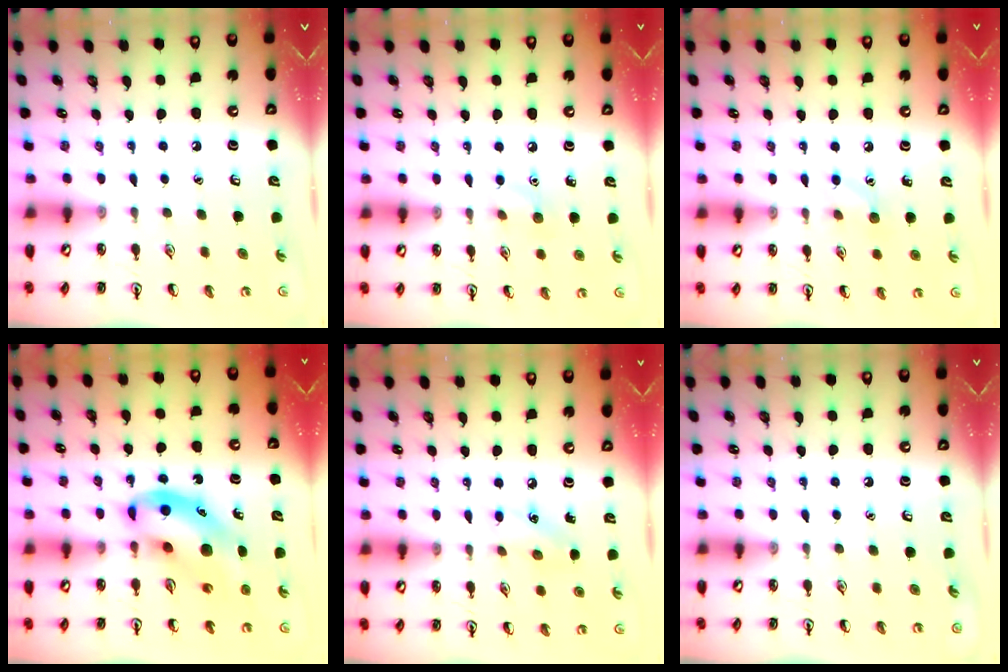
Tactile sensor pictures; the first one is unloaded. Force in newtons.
{"total": 5.9, "press": 5.6, "slide": 1.8}
{"total": 6.1, "press": 5.8, "slide": 1.8}
{"total": 11.1, "press": 10.6, "slide": 3.1}
{"total": 6.0, "press": 5.8, "slide": 1.7}
{"total": 0.0}